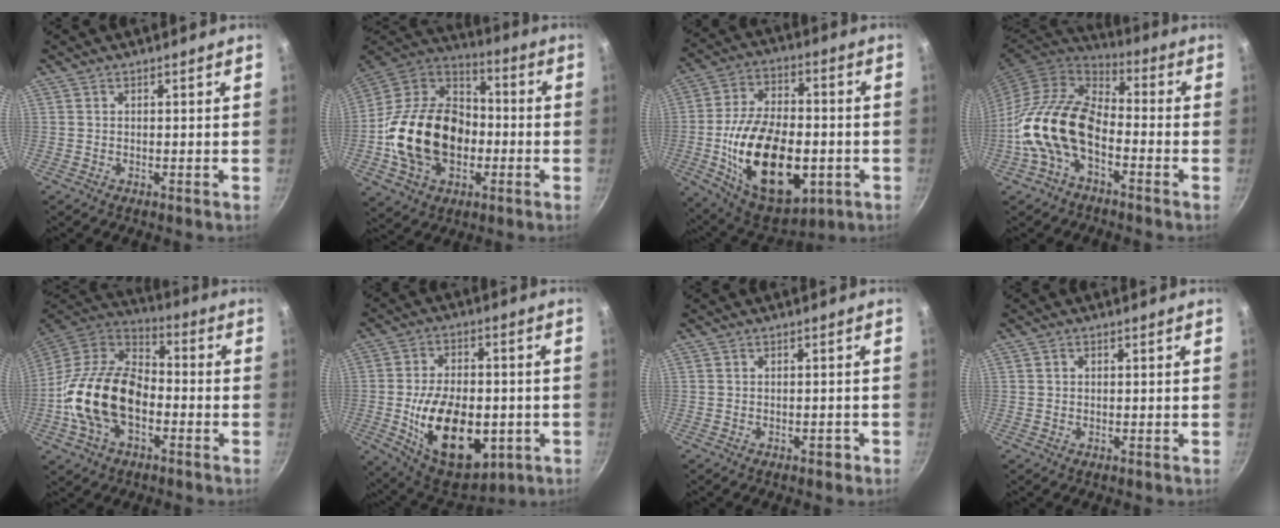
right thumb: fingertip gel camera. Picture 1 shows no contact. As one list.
[{"total": 23.7, "force": [-3.8, 16.9, 16.2], "torque": [-0.263, 0.046, -0.072]}, {"total": 25.1, "force": [-4.9, 14.5, 19.9], "torque": [-0.326, 0.018, -0.068]}, {"total": 15.8, "force": [-5.0, 9.3, 11.8], "torque": [-0.205, 0.046, -0.112]}, {"total": 20.3, "force": [-4.3, 12.8, 15.1], "torque": [-0.256, 0.038, -0.097]}, {"total": 20.5, "force": [-4.1, 12.1, 16.0], "torque": [-0.239, 0.006, -0.050]}, {"total": 1.2, "force": [-0.7, 0.7, 0.7], "torque": [-0.003, 0.013, -0.005]}, {"total": 0.8, "force": [0.2, 0.7, 0.4], "torque": [-0.005, 0.004, 0.003]}]